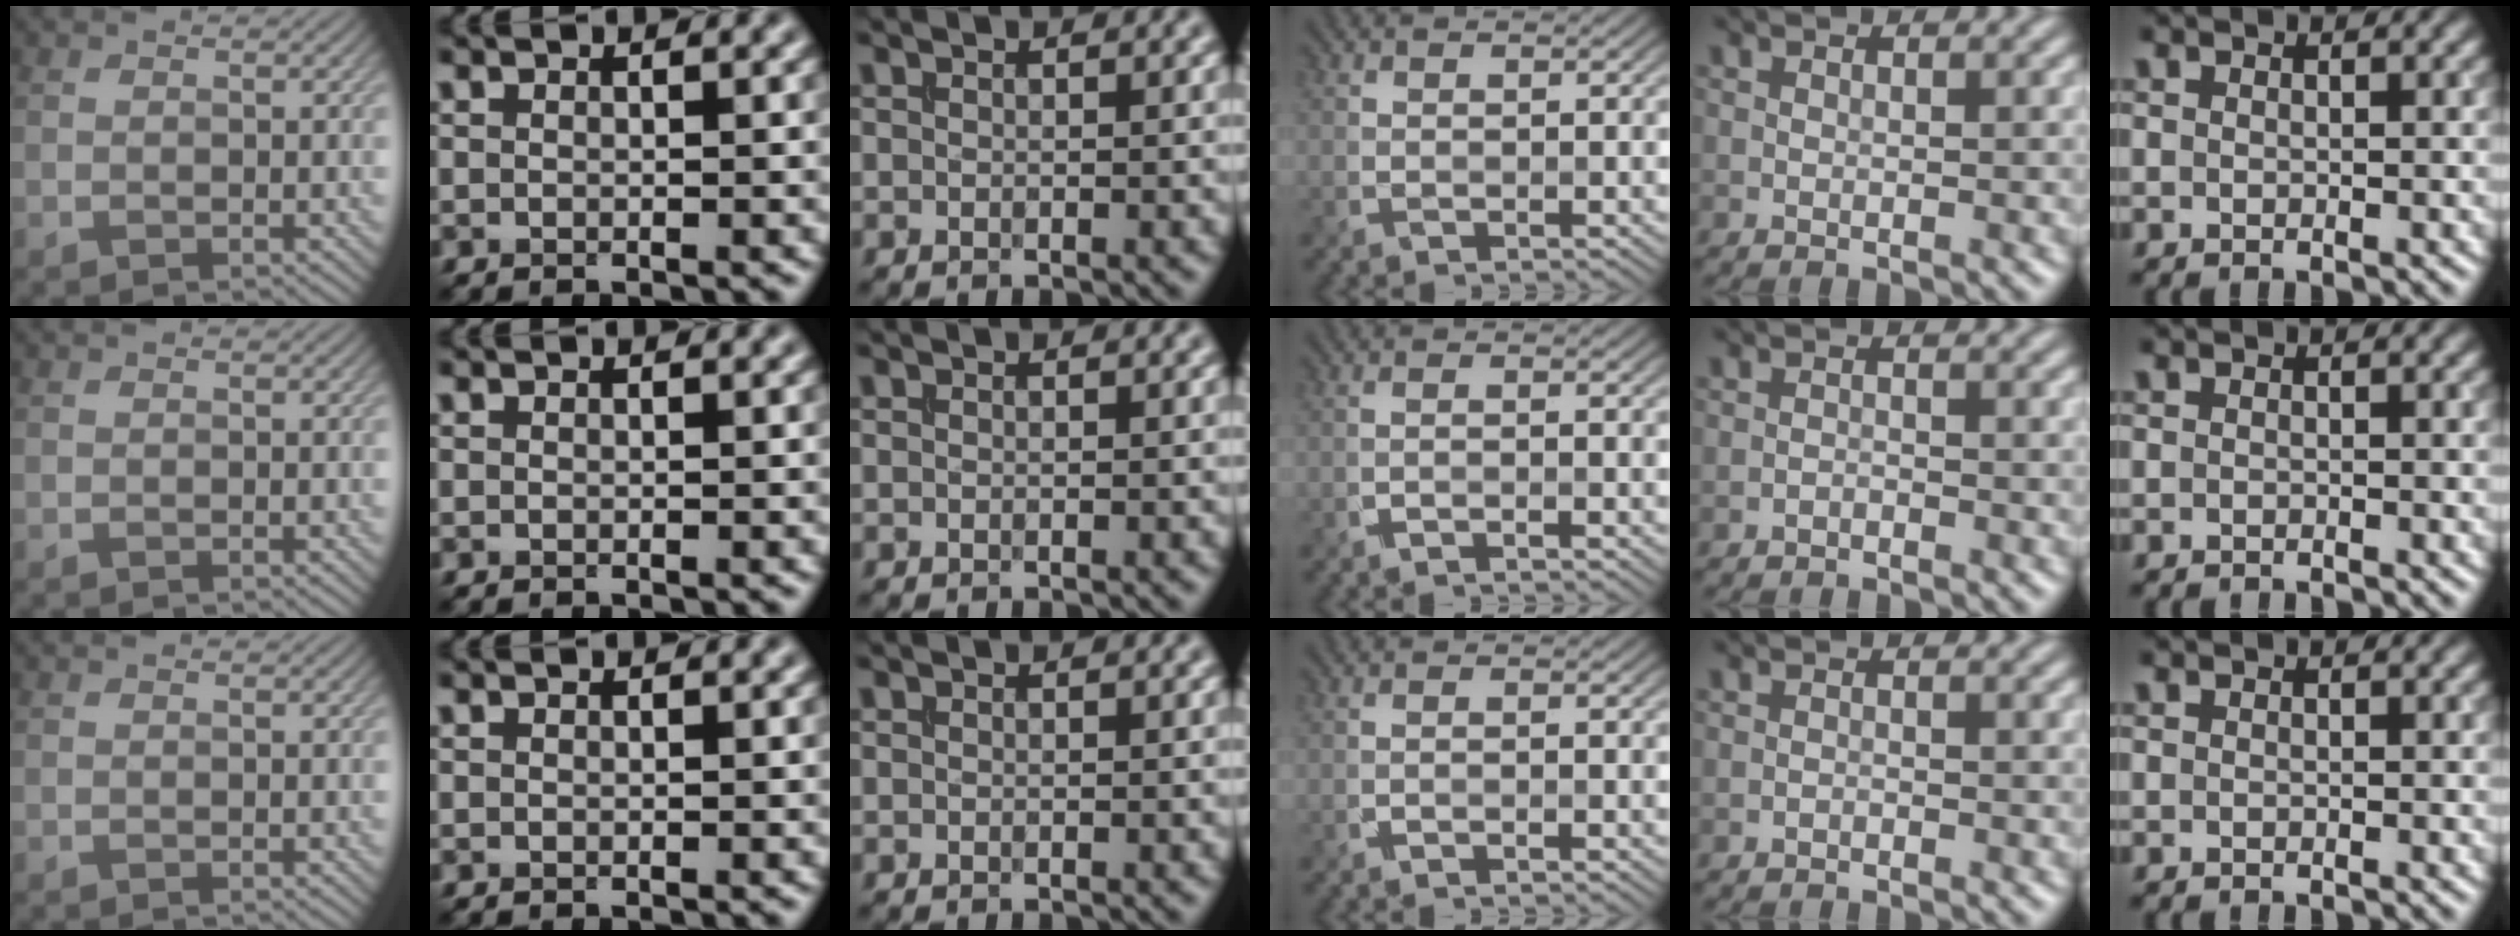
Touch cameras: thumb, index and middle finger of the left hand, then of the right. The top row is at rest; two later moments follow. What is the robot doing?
{"motion": "insert", "object": "file holder"}